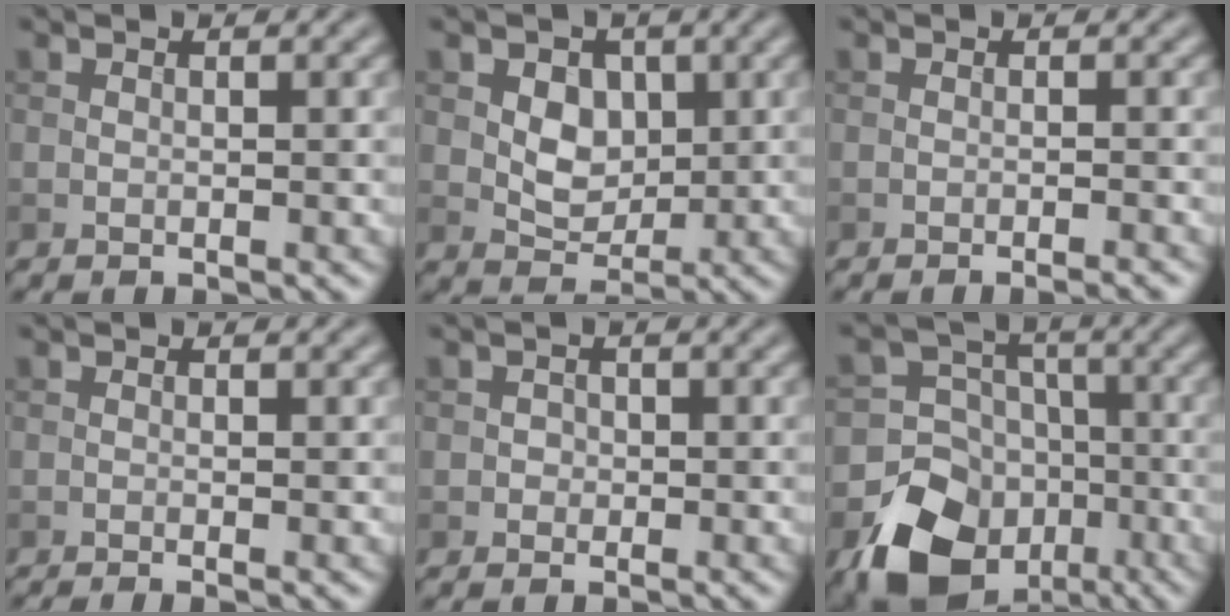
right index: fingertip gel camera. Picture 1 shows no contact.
{"total": 3.7, "force": [0.6, 2.8, 2.3], "torque": [-0.033, -0.005, 0.006]}
{"total": 1.9, "force": [-1.2, 0.3, 1.4], "torque": [-0.011, 0.002, -0.020]}
{"total": 1.3, "force": [-0.5, 0.4, 1.2], "torque": [-0.011, -0.008, -0.011]}
{"total": 0.9, "force": [-0.2, 0.8, 0.2], "torque": [0.003, -0.001, -0.005]}
{"total": 14.0, "force": [-7.1, 11.2, 4.6], "torque": [-0.091, -0.050, -0.128]}